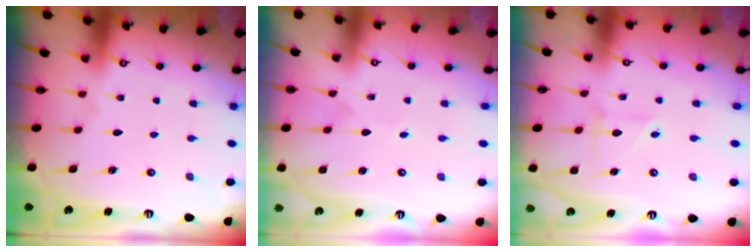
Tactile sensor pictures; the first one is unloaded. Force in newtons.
{"total": 1.1, "press": 1.1, "slide": 0.1}
{"total": 2.3, "press": 2.3, "slide": 0.4}